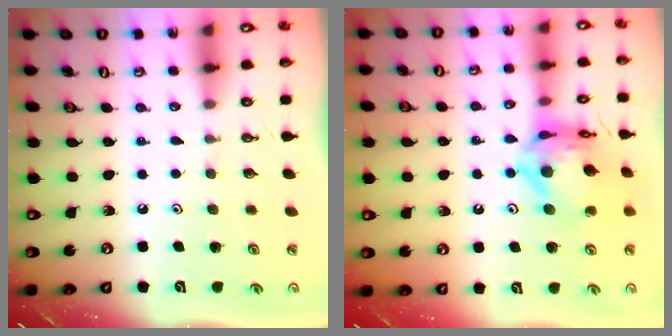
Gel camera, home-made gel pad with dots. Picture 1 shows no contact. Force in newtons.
{"total": 14.0, "press": 13.9, "slide": 1.6}